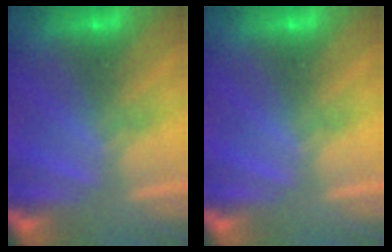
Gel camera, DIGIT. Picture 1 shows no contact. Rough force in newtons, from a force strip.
{"total": 0.0}